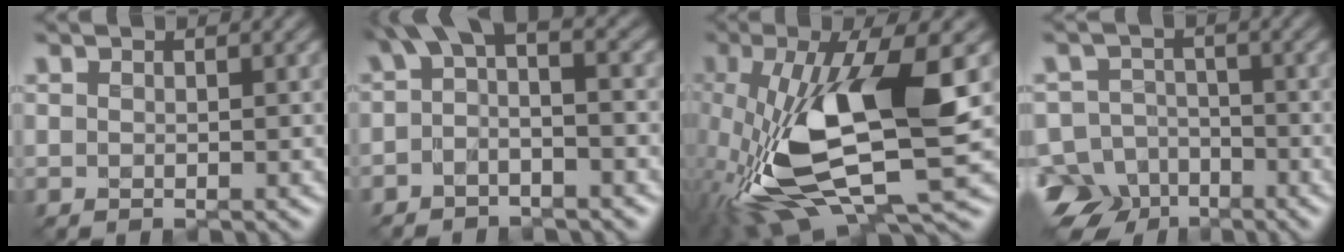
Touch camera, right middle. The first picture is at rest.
{"total": 4.8, "force": [0.5, 1.7, 4.4], "torque": [-0.061, 0.022, -0.006]}
{"total": 11.7, "force": [-1.4, 3.9, 10.9], "torque": [-0.231, -0.012, -0.029]}
{"total": 8.1, "force": [-6.0, 5.3, 1.3], "torque": [-0.013, -0.006, -0.123]}